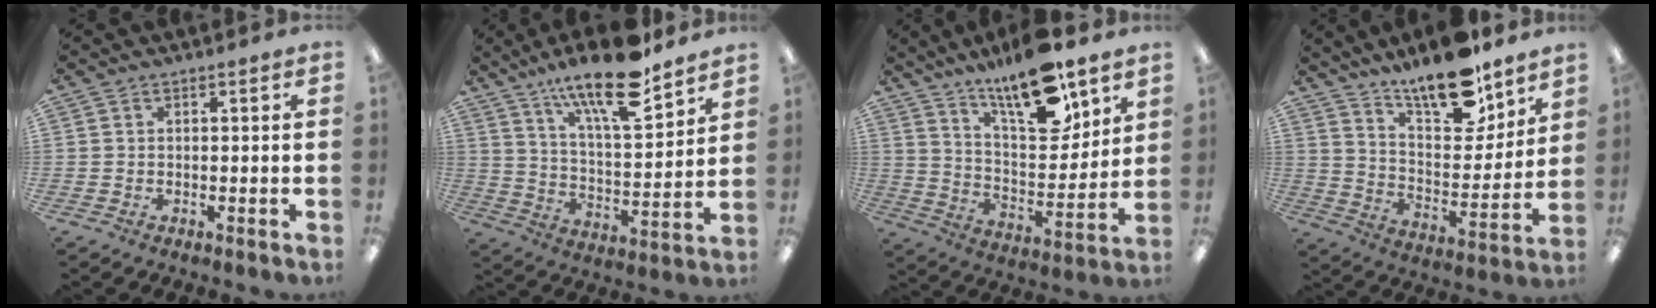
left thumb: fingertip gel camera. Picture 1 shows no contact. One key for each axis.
{"total": 17.1, "fx": 12.9, "fy": 4.1, "fz": 10.4, "tx": -0.178, "ty": -0.077, "tz": 0.213}
{"total": 17.9, "fx": 13.0, "fy": 6.1, "fz": 10.7, "tx": -0.177, "ty": -0.077, "tz": 0.219}
{"total": 16.7, "fx": 13.6, "fy": 5.5, "fz": 8.0, "tx": -0.128, "ty": -0.096, "tz": 0.234}